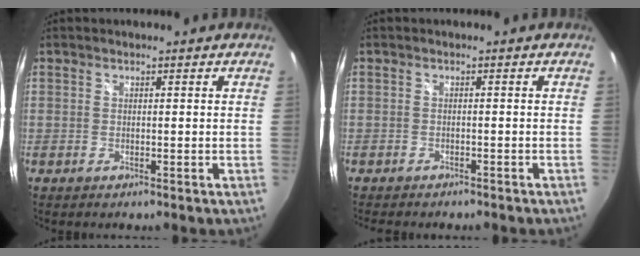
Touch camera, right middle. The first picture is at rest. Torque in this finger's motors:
{"motor_torque": [1.07, -1.07, 0.21, 0.08]}